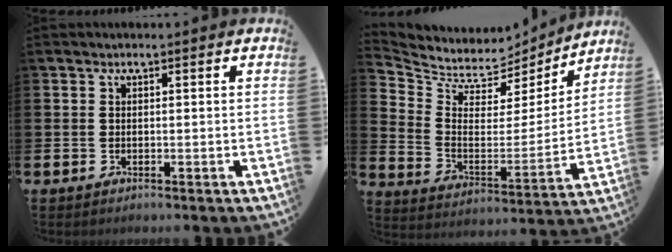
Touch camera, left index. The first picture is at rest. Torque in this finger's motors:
{"motor_torque": [-0.71, -0.71, -0.31, -0.05]}